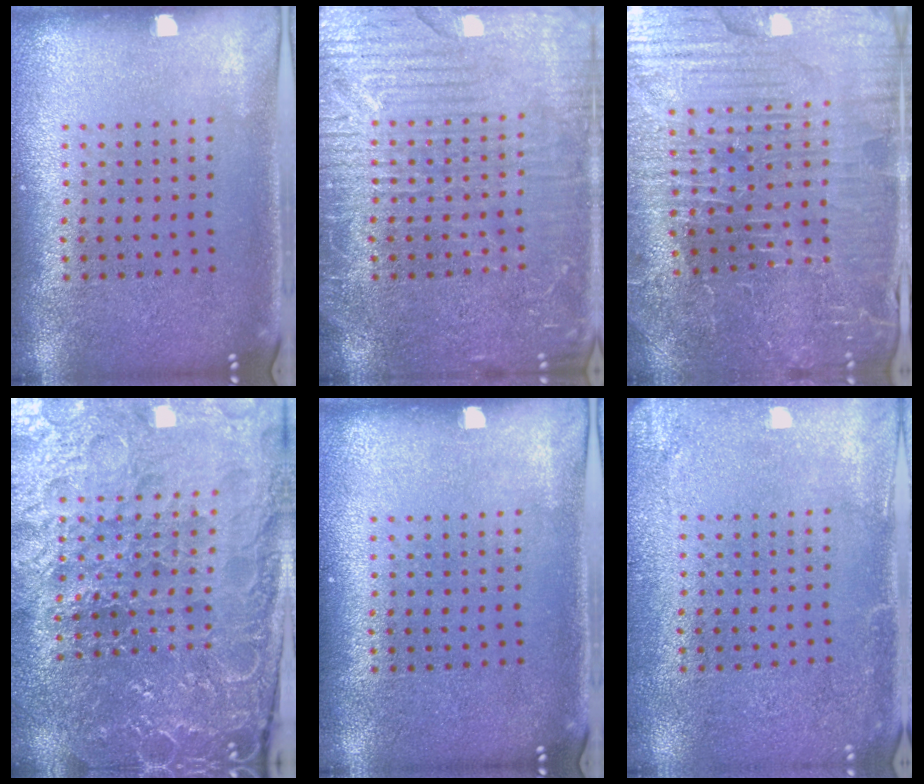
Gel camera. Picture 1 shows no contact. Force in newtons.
{"total": 6.2, "press": 6.1, "slide": 0.8}
{"total": 4.4, "press": 4.4, "slide": 0.7}
{"total": 4.7, "press": 4.5, "slide": 1.2}
{"total": 0.0}
{"total": 2.1, "press": 2.1, "slide": 0.2}